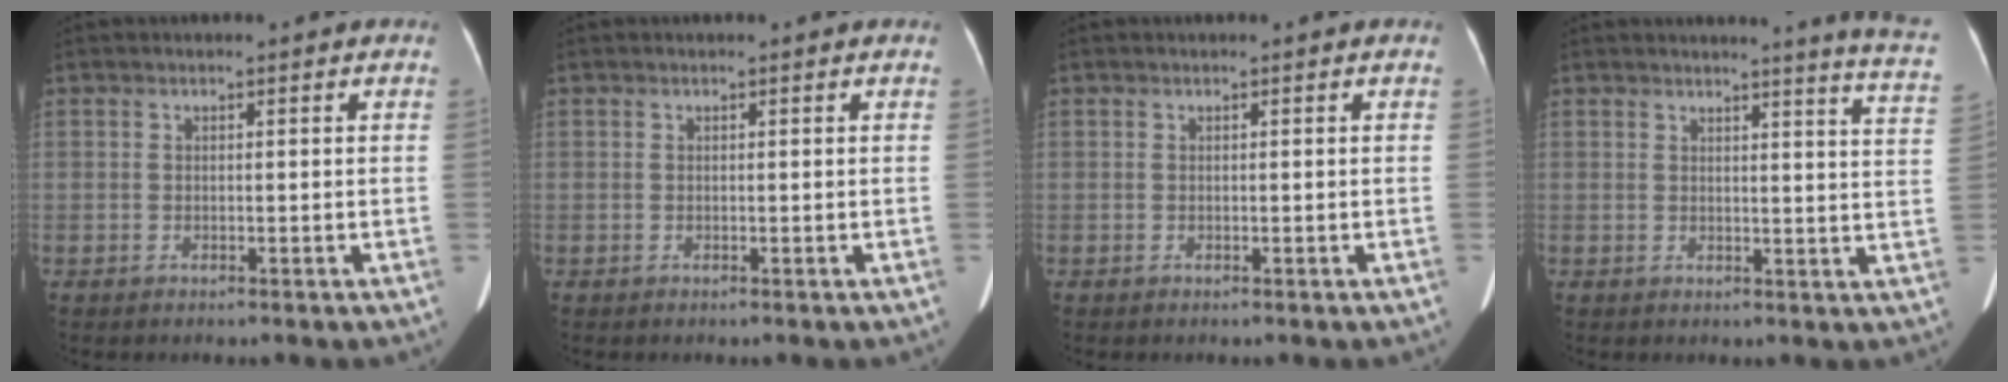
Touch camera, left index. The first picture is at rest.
{"total": 0.0}
{"total": 0.0}
{"total": 9.4, "force": [8.6, -1.6, 3.3], "torque": [-0.038, -0.072, 0.072]}